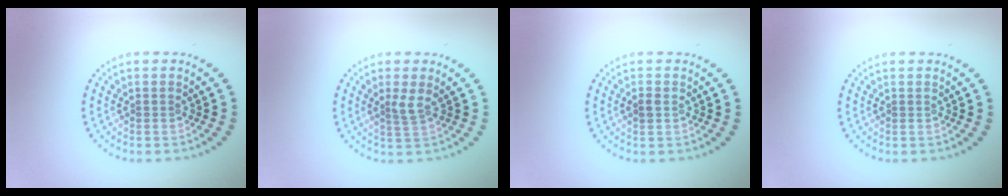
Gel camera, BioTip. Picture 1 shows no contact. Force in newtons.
{"total": 1.4, "press": 1.0, "slide": 0.9}
{"total": 1.0, "press": 1.0, "slide": 0.1}
{"total": 0.0}